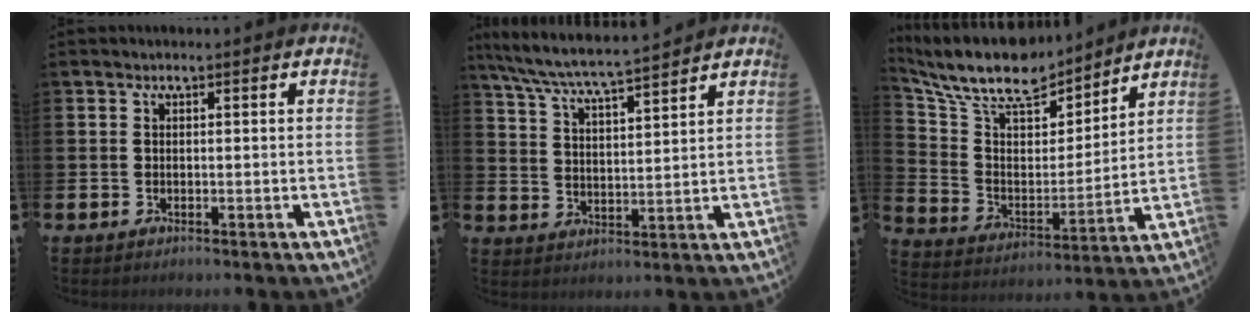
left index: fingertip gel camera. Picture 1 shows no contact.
{"total": 6.8, "force": [6.5, 0.0, 1.9], "torque": [-0.061, -0.041, 0.114]}
{"total": 11.3, "force": [10.1, 3.7, 3.6], "torque": [-0.107, -0.071, 0.174]}